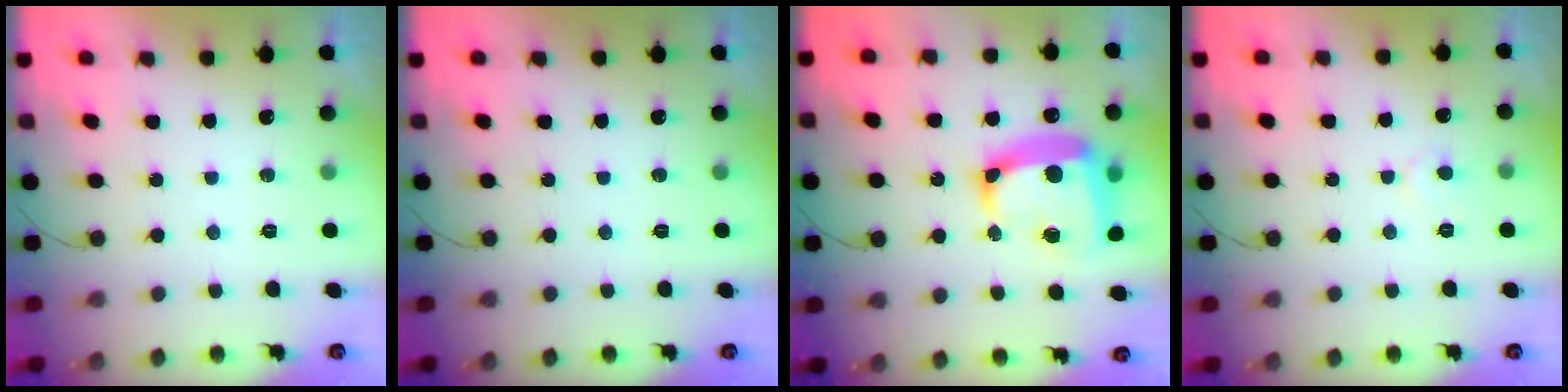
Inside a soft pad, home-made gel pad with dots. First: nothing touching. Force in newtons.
{"total": 0.0}
{"total": 18.1, "press": 18.0, "slide": 1.6}
{"total": 4.2, "press": 4.2, "slide": 0.5}